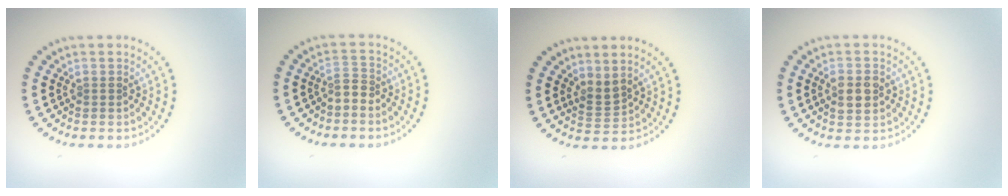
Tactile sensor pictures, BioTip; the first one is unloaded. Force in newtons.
{"total": 1.6, "press": 1.3, "slide": 1.0}
{"total": 1.9, "press": 1.4, "slide": 1.3}
{"total": 2.4, "press": 2.4, "slide": 0.1}